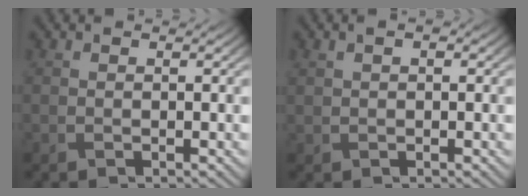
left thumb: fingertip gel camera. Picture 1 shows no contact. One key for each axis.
{"total": 1.6, "fx": 0.7, "fy": 0.8, "fz": 1.1, "tx": -0.025, "ty": 0.002, "tz": 0.016}